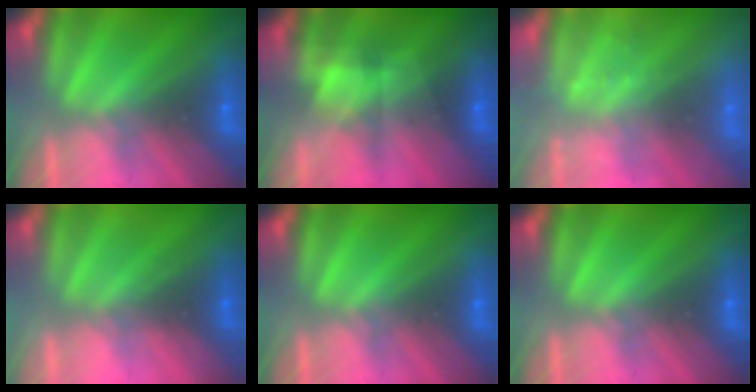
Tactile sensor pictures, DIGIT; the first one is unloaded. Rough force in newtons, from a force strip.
{"total": 4.8}
{"total": 2.4}
{"total": 2.3}
{"total": 0.0}
{"total": 0.0}